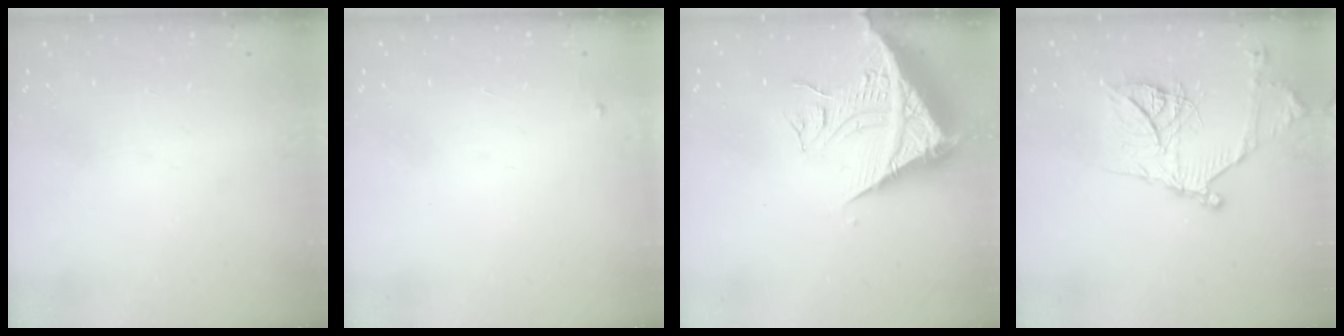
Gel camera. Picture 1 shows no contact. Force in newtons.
{"total": 3.2, "press": 3.2, "slide": 0.2}
{"total": 14.7, "press": 14.6, "slide": 1.5}
{"total": 18.9, "press": 18.8, "slide": 1.9}